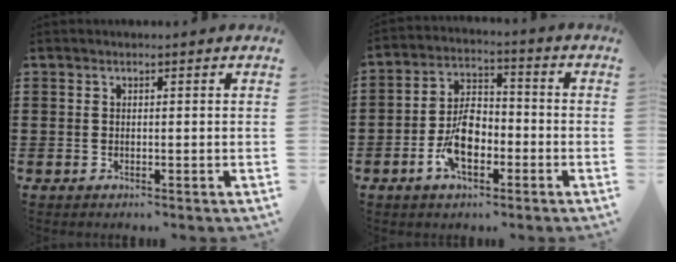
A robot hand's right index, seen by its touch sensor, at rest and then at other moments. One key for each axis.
{"total": 7.9, "fx": -2.7, "fy": 4.4, "fz": 5.9, "tx": -0.126, "ty": 0.010, "tz": -0.053}